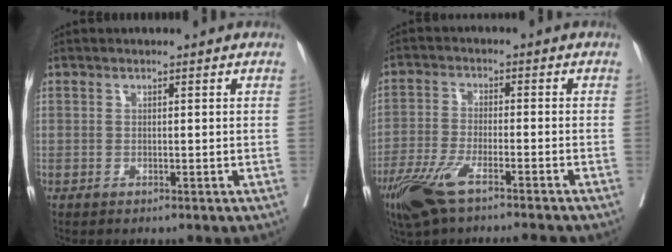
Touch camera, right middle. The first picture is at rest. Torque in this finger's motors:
{"motor_torque": [0.54, -0.45, 0.19, 0.10]}